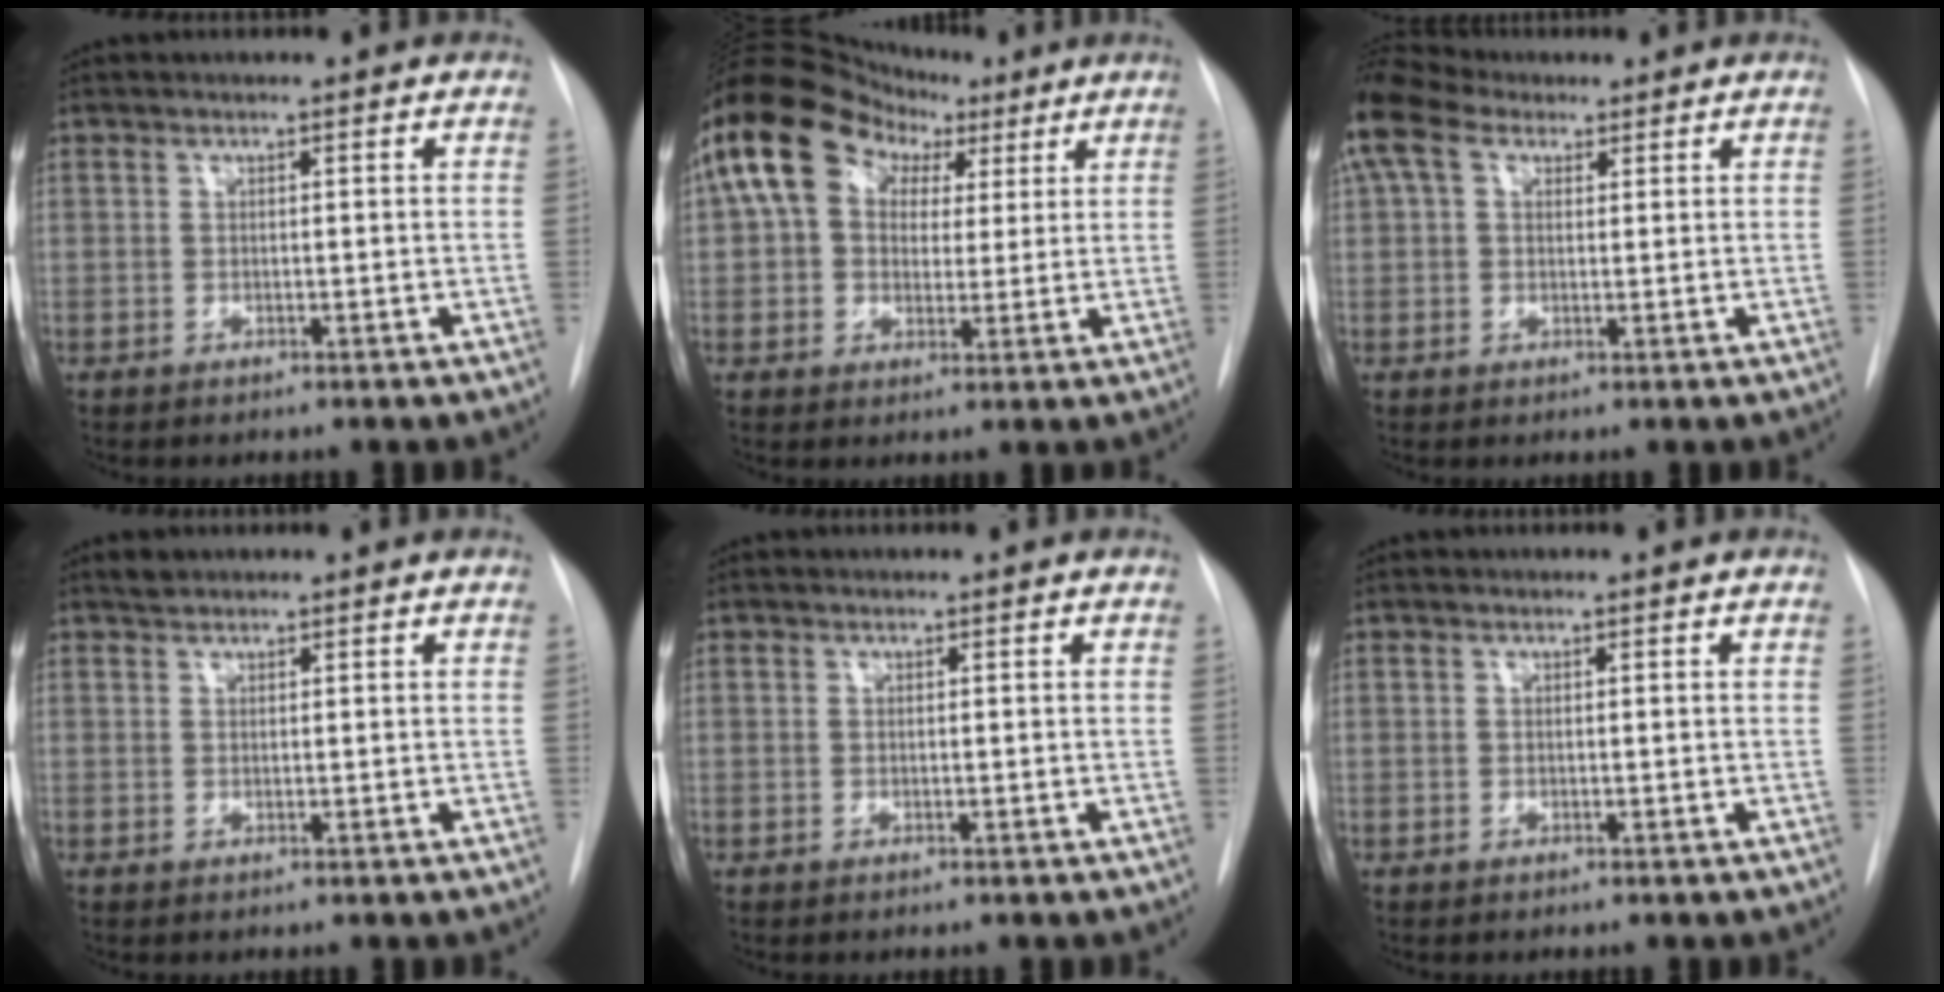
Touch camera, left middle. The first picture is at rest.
{"total": 13.0, "force": [5.5, 9.2, 7.4], "torque": [-0.151, 0.055, 0.093]}
{"total": 9.7, "force": [5.8, 6.0, 4.9], "torque": [-0.132, 0.052, 0.111]}
{"total": 0.6, "force": [0.2, -0.2, -0.5], "torque": [0.011, 0.003, 0.003]}
{"total": 0.0}
{"total": 0.0}